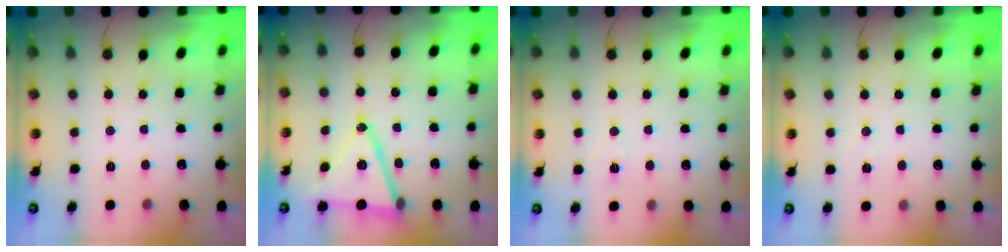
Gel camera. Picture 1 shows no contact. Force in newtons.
{"total": 14.9, "press": 14.5, "slide": 3.5}
{"total": 5.1, "press": 4.7, "slide": 2.0}
{"total": 5.3, "press": 3.2, "slide": 4.3}